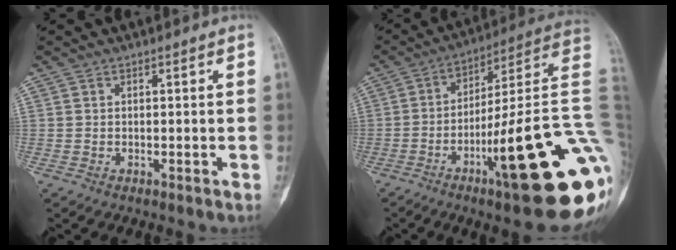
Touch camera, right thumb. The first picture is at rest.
{"total": 29.0, "force": [-8.9, 5.0, 27.2], "torque": [-0.294, 0.042, -0.136]}